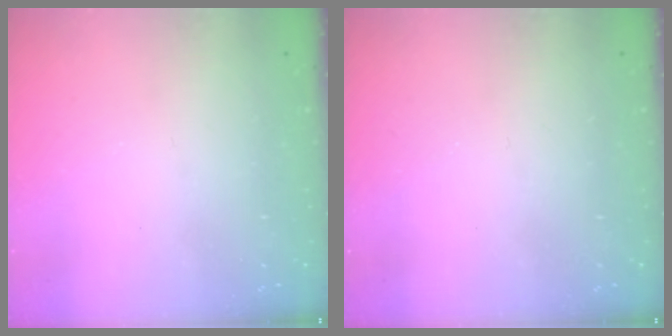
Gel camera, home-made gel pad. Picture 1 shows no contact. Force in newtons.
{"total": 0.0}